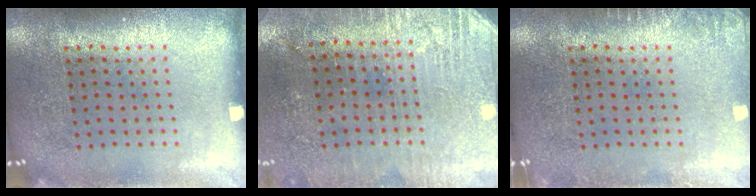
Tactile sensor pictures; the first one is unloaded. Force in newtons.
{"total": 2.9, "press": 2.8, "slide": 0.9}
{"total": 1.1, "press": 1.1, "slide": 0.2}